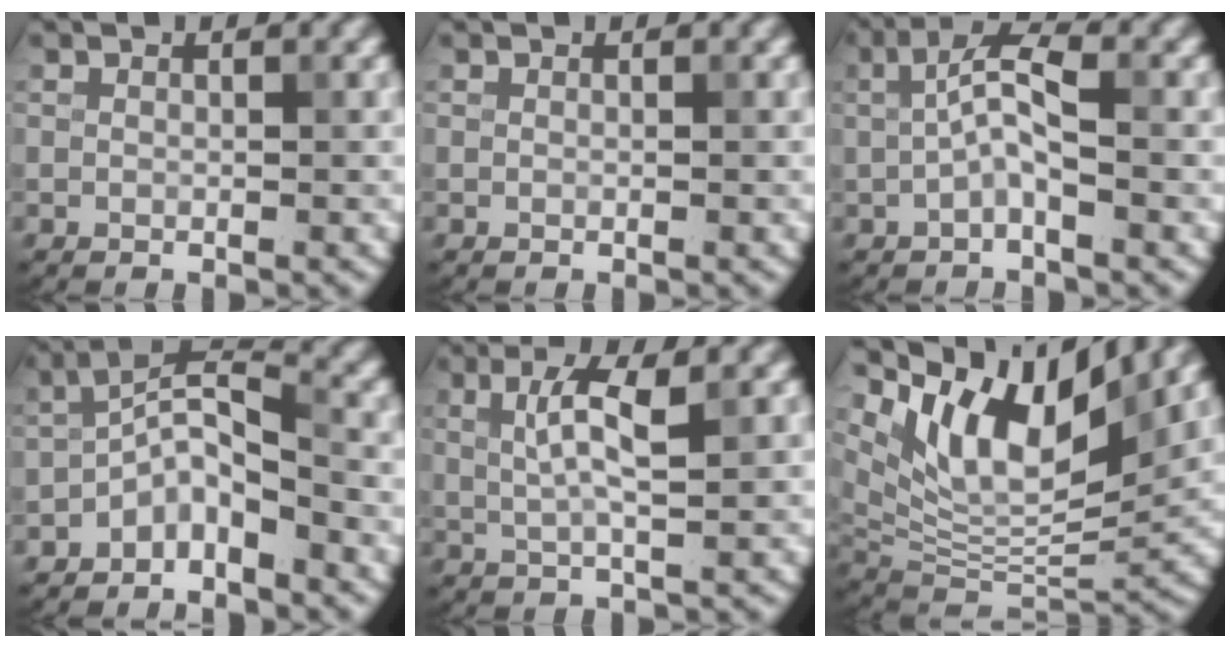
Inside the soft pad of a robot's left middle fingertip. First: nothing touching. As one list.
[{"total": 0.0}, {"total": 3.3, "force": [-0.2, 0.9, 3.2], "torque": [-0.062, 0.013, -0.012]}, {"total": 4.0, "force": [-2.4, 1.5, 2.9], "torque": [-0.050, 0.017, -0.052]}, {"total": 3.8, "force": [1.0, 0.8, 3.5], "torque": [-0.066, 0.001, 0.017]}, {"total": 10.7, "force": [6.4, 3.7, 7.8], "torque": [-0.133, -0.004, 0.123]}]